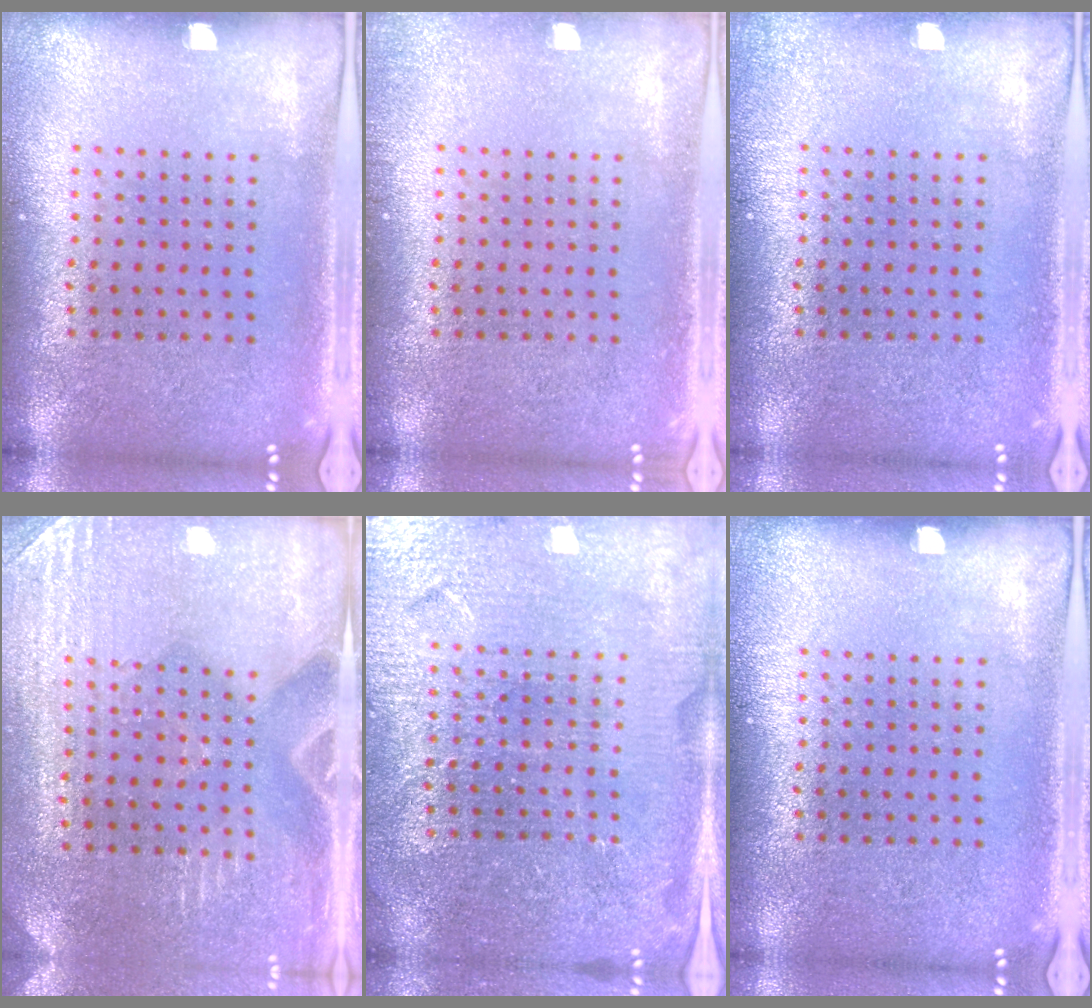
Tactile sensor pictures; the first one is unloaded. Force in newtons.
{"total": 0.8, "press": 0.8, "slide": 0.0}
{"total": 0.7, "press": 0.7, "slide": 0.0}
{"total": 2.9, "press": 2.8, "slide": 0.4}
{"total": 4.1, "press": 3.9, "slide": 1.2}
{"total": 0.0}